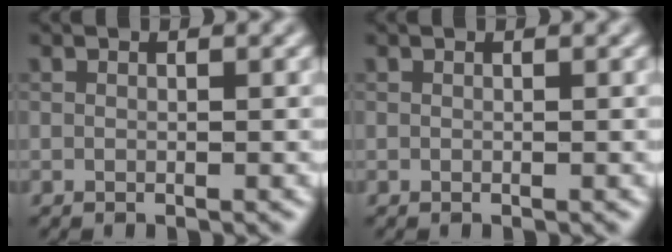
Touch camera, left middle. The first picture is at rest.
{"total": 0.0}